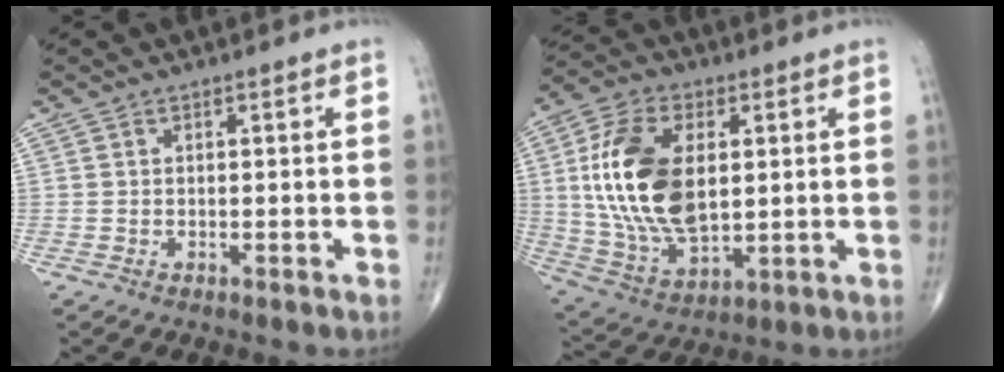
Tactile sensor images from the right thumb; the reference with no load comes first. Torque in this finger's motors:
{"motor_torque": [1.03, 2.65, 2.14, 0.63, 0.73]}